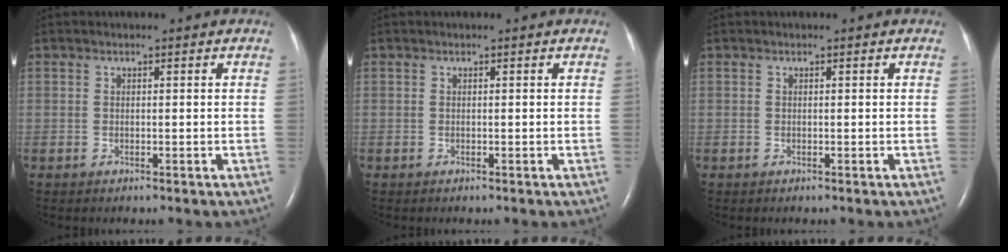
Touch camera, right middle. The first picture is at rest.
{"total": 0.0}
{"total": 0.0}